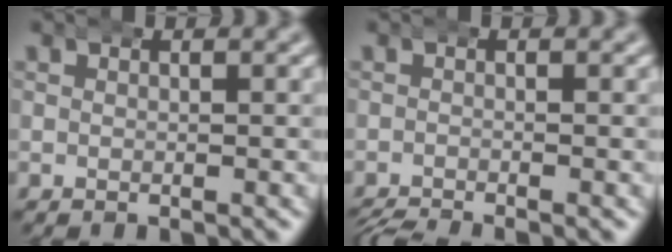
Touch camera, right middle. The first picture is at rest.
{"total": 2.3, "force": [-2.3, 0.1, 0.3], "torque": [-0.008, -0.015, -0.034]}